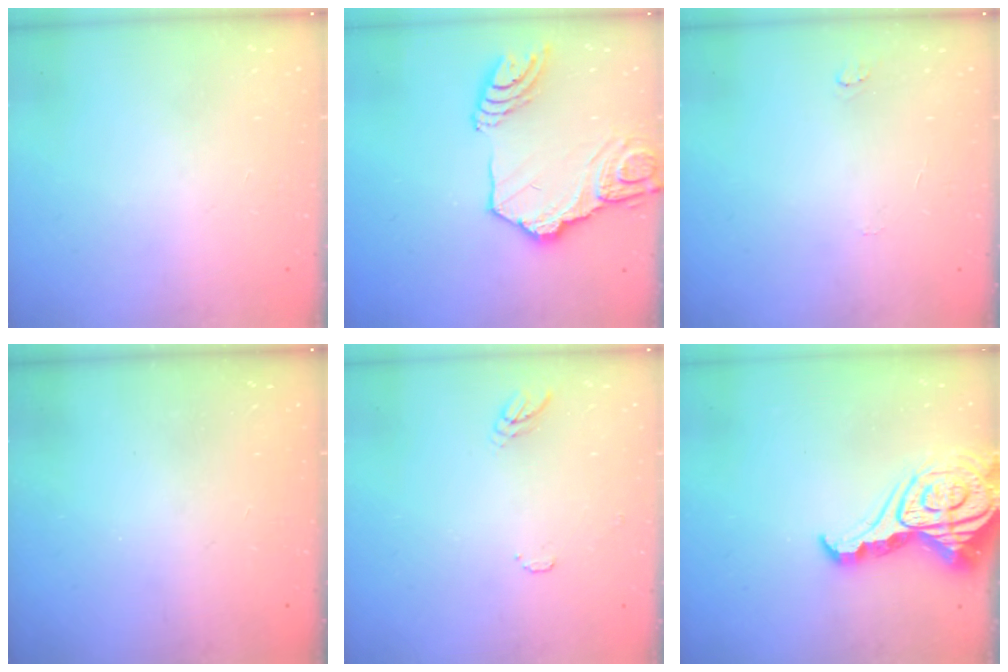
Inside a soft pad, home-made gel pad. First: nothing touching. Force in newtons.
{"total": 16.5, "press": 16.4, "slide": 1.7}
{"total": 4.1, "press": 4.1, "slide": 0.4}
{"total": 0.0}
{"total": 6.9, "press": 6.9, "slide": 0.5}
{"total": 12.6, "press": 12.5, "slide": 1.2}